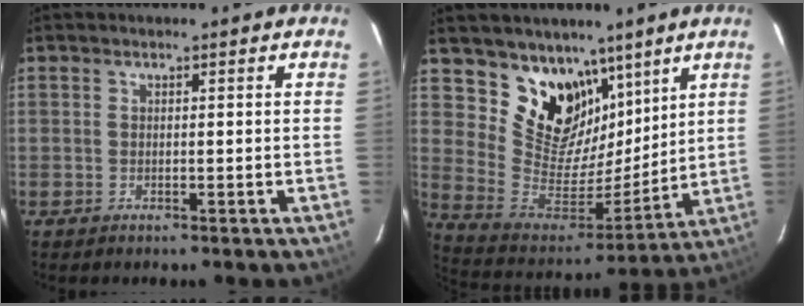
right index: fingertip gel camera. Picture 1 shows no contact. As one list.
[{"total": 16.4, "force": [10.5, 10.8, 6.3], "torque": [-0.133, -0.009, 0.206]}]